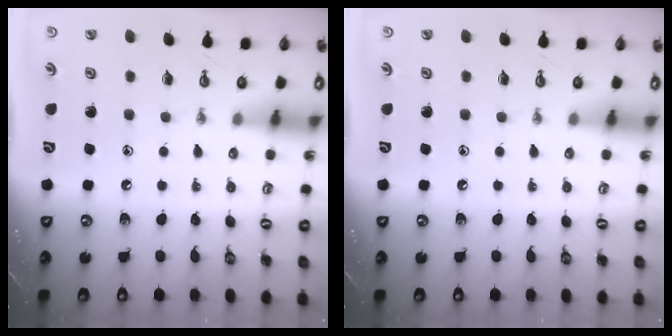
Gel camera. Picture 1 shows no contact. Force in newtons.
{"total": 0.0}